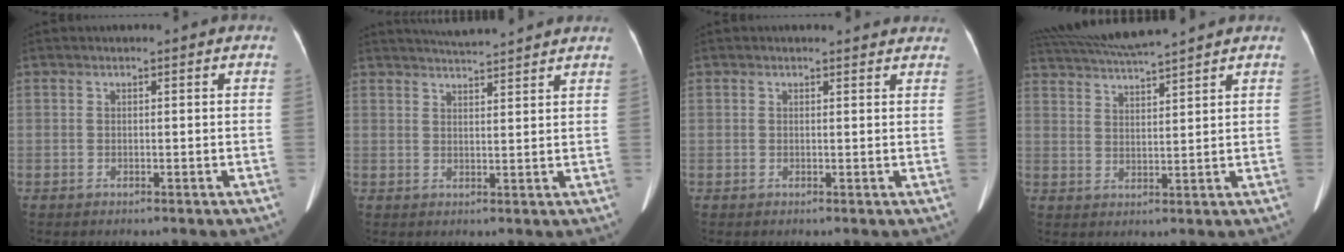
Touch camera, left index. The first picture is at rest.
{"total": 7.3, "force": [6.8, -0.5, 2.4], "torque": [-0.046, 0.021, 0.096]}
{"total": 2.9, "force": [2.7, 0.7, 0.3], "torque": [-0.010, -0.003, 0.015]}
{"total": 9.4, "force": [8.6, -1.0, 3.7], "torque": [-0.076, 0.019, 0.144]}